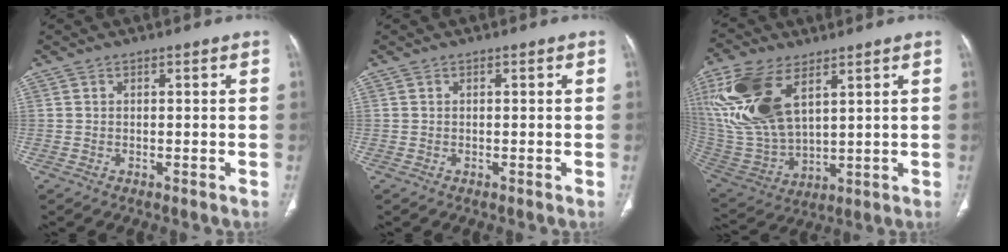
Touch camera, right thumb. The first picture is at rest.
{"total": 0.0}
{"total": 20.7, "force": [8.9, 10.8, 15.3], "torque": [-0.330, -0.029, 0.184]}